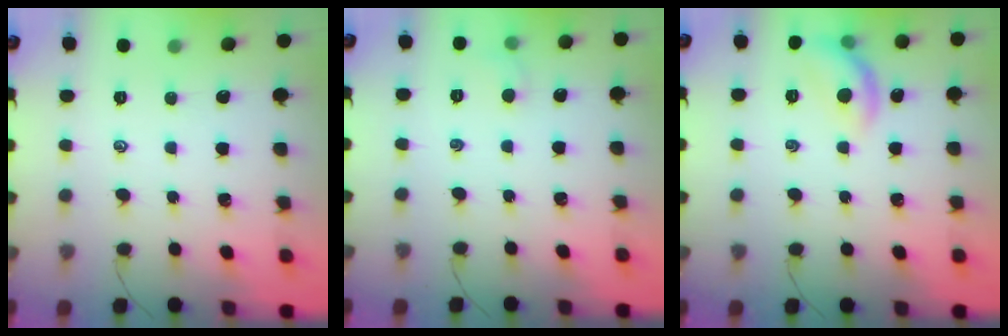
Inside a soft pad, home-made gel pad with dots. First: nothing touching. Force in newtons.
{"total": 3.7, "press": 3.5, "slide": 1.2}
{"total": 10.4, "press": 10.4, "slide": 0.0}